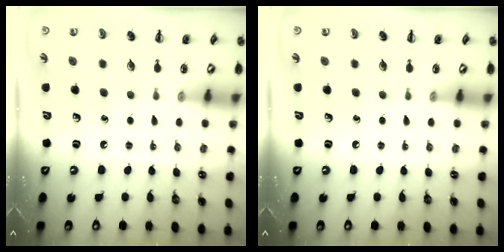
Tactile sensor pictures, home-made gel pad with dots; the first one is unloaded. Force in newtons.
{"total": 0.0}